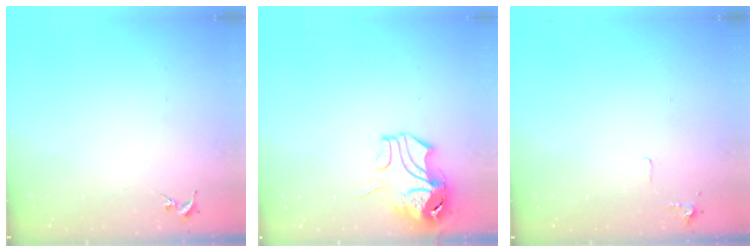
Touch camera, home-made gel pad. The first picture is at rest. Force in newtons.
{"total": 10.8, "press": 10.7, "slide": 1.3}
{"total": 5.0, "press": 5.0, "slide": 0.8}